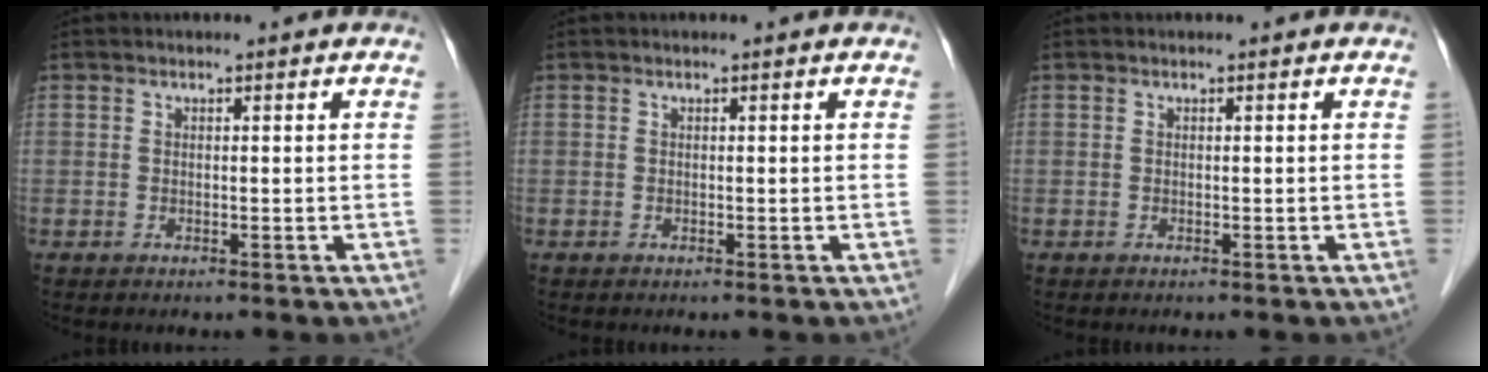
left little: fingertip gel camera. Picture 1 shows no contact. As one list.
[{"total": 0.0}, {"total": 0.0}]